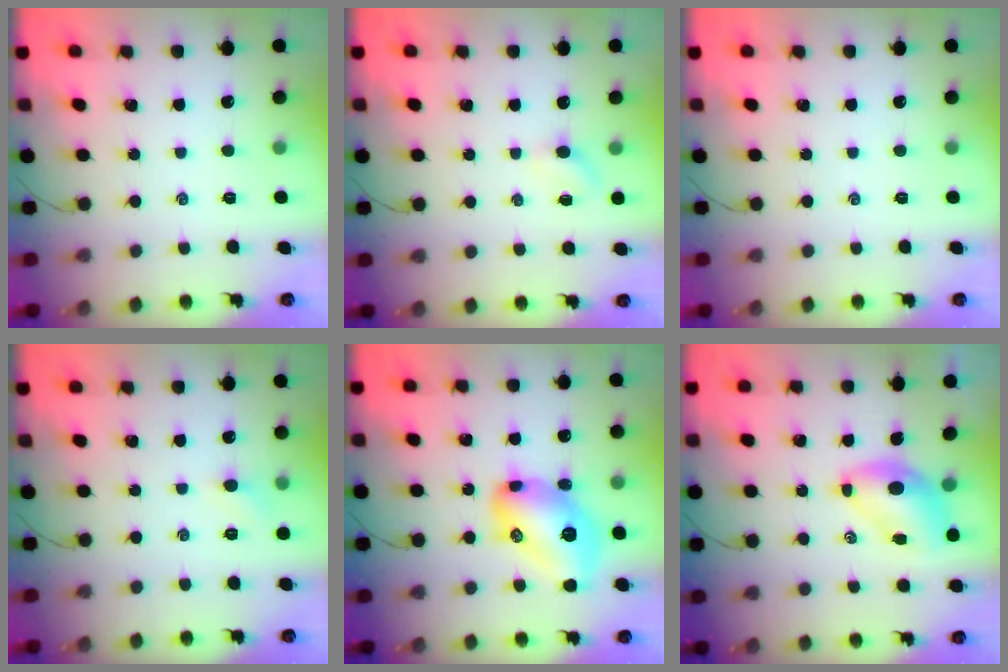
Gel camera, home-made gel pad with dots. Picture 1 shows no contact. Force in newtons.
{"total": 2.1, "press": 2.0, "slide": 0.7}
{"total": 0.0}
{"total": 4.4, "press": 4.2, "slide": 1.4}
{"total": 16.6, "press": 16.6, "slide": 0.4}
{"total": 6.9, "press": 6.7, "slide": 1.5}